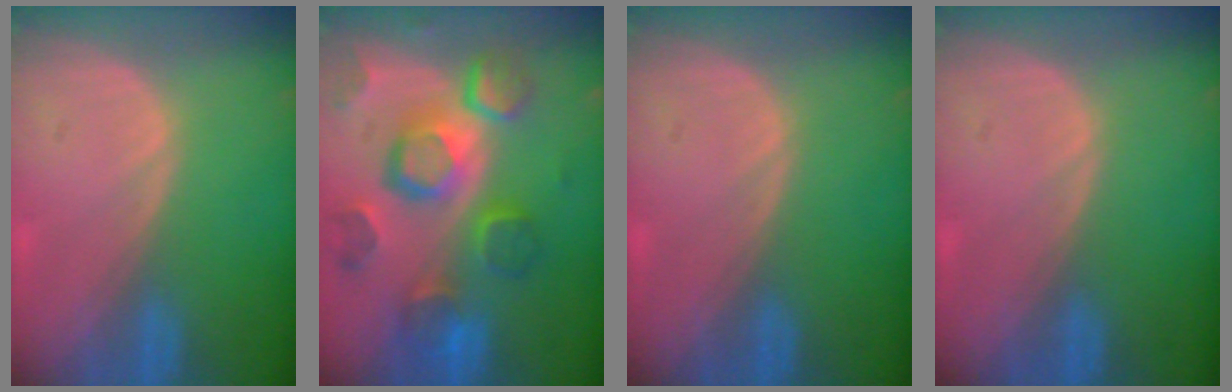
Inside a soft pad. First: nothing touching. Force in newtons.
{"total": 12.3, "press": 10.7, "slide": 6.1}
{"total": 0.0}
{"total": 0.0}